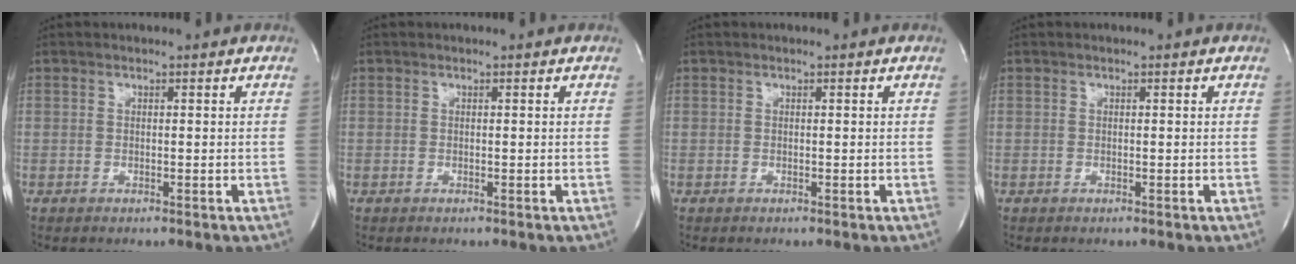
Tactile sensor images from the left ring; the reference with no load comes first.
{"total": 0.0}
{"total": 0.0}
{"total": 0.0}